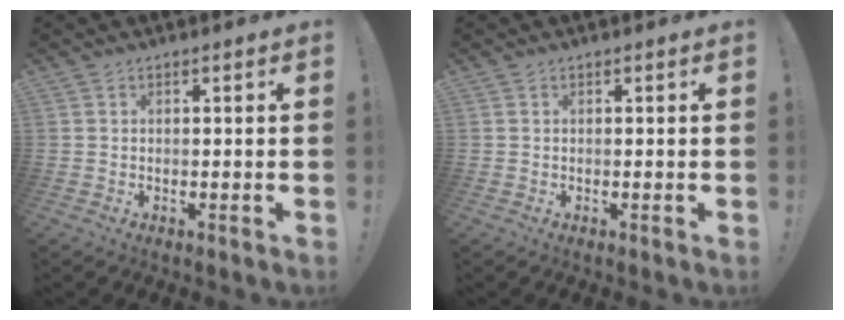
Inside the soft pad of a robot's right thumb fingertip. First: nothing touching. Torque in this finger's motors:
{"motor_torque": [-0.01, -0.01, 0.00, 0.00, 0.00]}